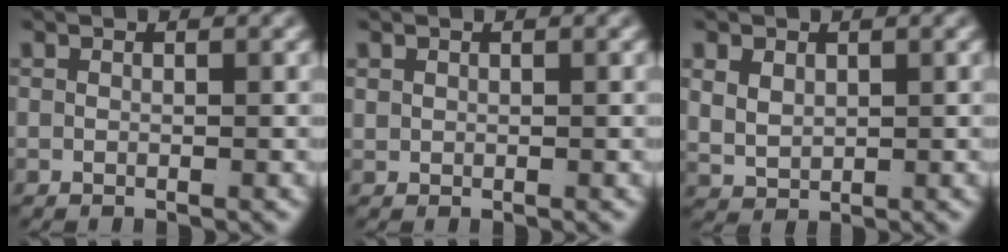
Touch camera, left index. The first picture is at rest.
{"total": 0.7, "force": [0.5, 0.4, 0.3], "torque": [-0.011, -0.005, 0.017]}
{"total": 3.3, "force": [0.8, 2.8, 1.6], "torque": [-0.048, -0.015, 0.029]}